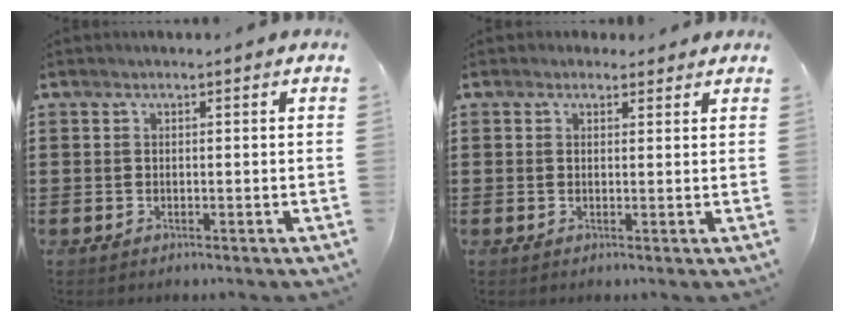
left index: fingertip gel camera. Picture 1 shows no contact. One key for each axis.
{"total": 1.5, "fx": 1.3, "fy": 0.9, "fz": 0.2, "tx": -0.009, "ty": 0.007, "tz": 0.025}